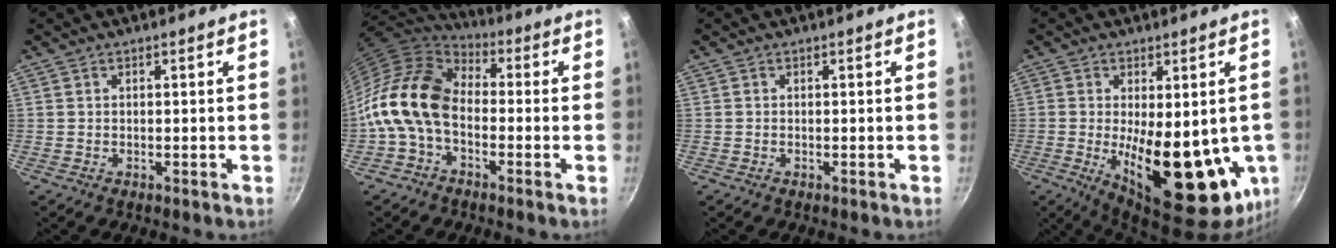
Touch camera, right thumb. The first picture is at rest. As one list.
[{"total": 14.7, "force": [-2.7, 9.8, 10.7], "torque": [-0.182, 0.042, -0.077]}, {"total": 0.0}, {"total": 20.3, "force": [-2.5, 8.8, 18.1], "torque": [-0.238, -0.031, -0.018]}]